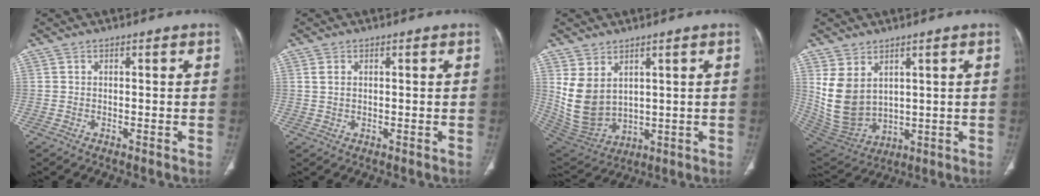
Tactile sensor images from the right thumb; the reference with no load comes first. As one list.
[{"total": 1.7, "force": [0.6, 1.1, 1.1], "torque": [-0.021, 0.003, 0.015]}, {"total": 11.2, "force": [3.4, 7.8, 7.3], "torque": [-0.130, -0.017, 0.097]}, {"total": 12.0, "force": [3.6, 8.4, 7.8], "torque": [-0.138, -0.017, 0.101]}]